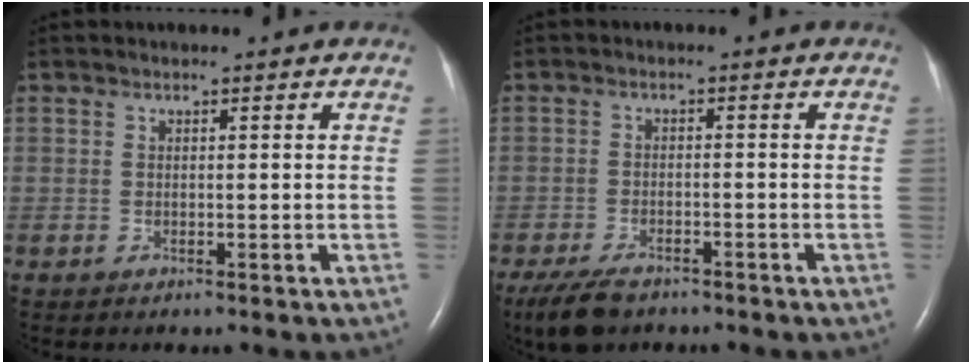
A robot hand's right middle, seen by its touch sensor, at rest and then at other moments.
{"total": 6.4, "force": [-5.0, 2.5, 3.2], "torque": [-0.065, -0.010, -0.083]}